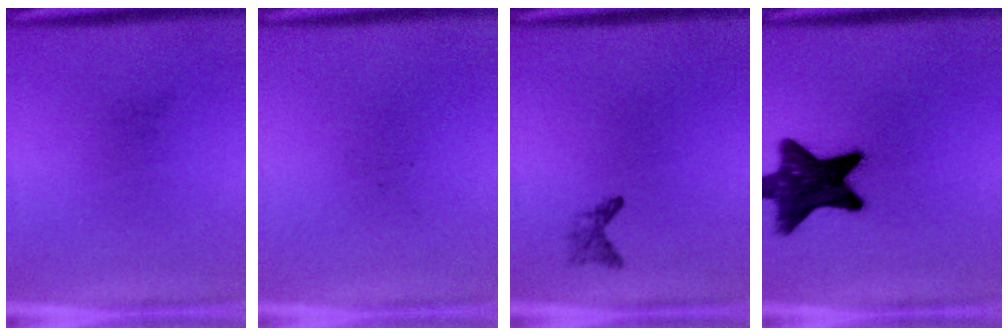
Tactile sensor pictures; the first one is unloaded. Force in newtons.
{"total": 0.0}
{"total": 1.1}
{"total": 14.4}